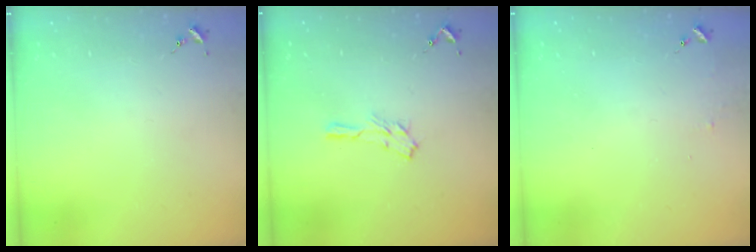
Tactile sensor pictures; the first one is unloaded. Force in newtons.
{"total": 5.1, "press": 5.1, "slide": 0.6}
{"total": 3.2, "press": 3.2, "slide": 0.3}